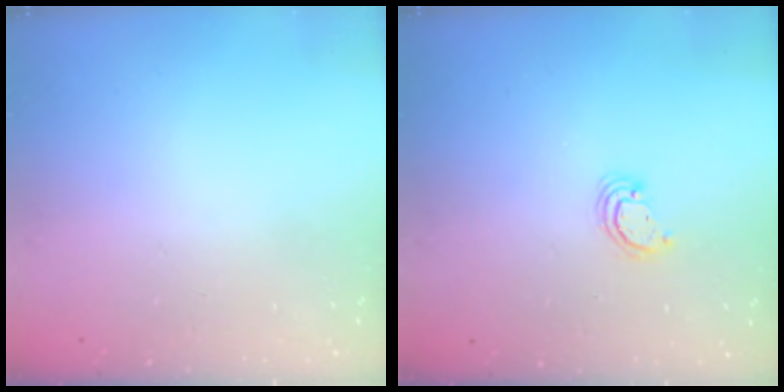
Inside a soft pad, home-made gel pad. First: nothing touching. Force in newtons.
{"total": 3.0, "press": 2.9, "slide": 0.3}